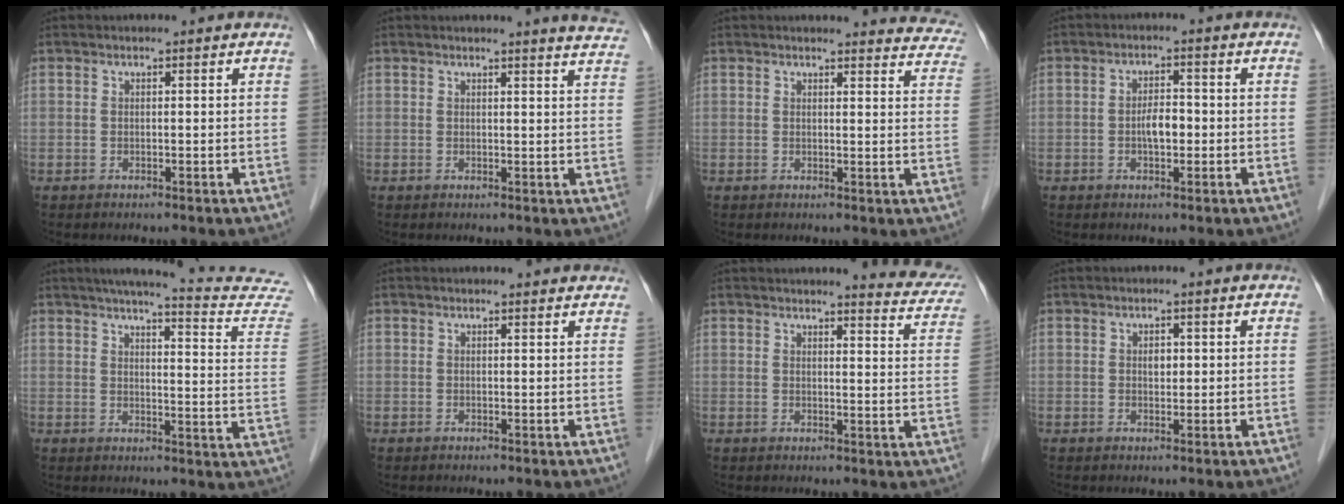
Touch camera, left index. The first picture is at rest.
{"total": 6.8, "force": [6.6, -0.5, 1.6], "torque": [-0.015, -0.042, 0.045]}
{"total": 12.1, "force": [11.8, 2.2, 1.5], "torque": [0.024, -0.058, 0.088]}
{"total": 3.1, "force": [-0.8, 1.4, 2.7], "torque": [-0.049, 0.001, -0.014]}
{"total": 18.9, "force": [17.2, 0.9, 7.6], "torque": [-0.088, -0.060, 0.183]}
{"total": 4.0, "force": [3.9, 0.6, 0.9], "torque": [-0.012, 0.006, 0.030]}
{"total": 8.8, "force": [8.3, 0.9, 2.7], "torque": [-0.016, -0.040, 0.068]}
{"total": 1.4, "force": [0.1, 0.9, 1.0], "torque": [-0.014, -0.002, 0.002]}